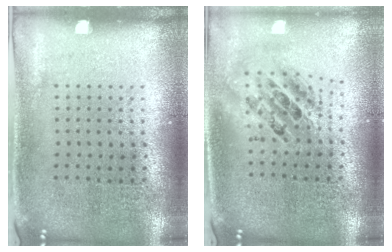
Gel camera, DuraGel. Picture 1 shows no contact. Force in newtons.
{"total": 2.0, "press": 1.5, "slide": 1.3}